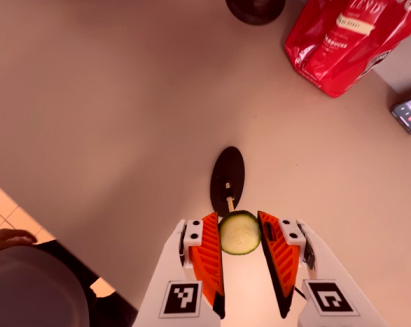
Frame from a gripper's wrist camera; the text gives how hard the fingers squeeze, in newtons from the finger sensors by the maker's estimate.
{"total": 8.5, "left": 9.0, "right": 8.1}